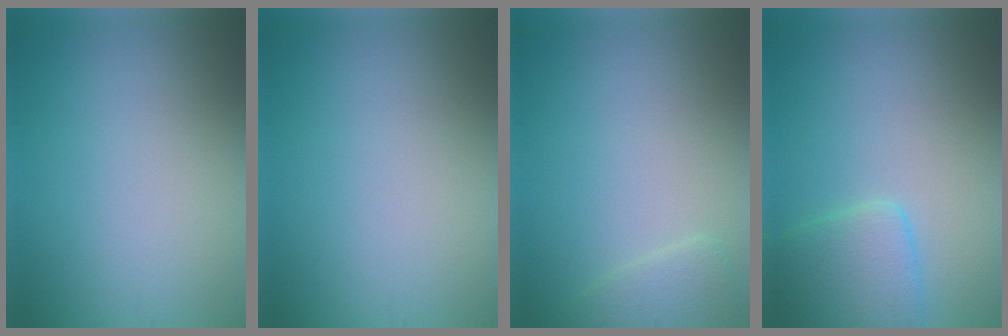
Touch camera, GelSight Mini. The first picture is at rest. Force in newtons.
{"total": 0.0}
{"total": 1.6, "press": 1.6, "slide": 0.2}
{"total": 3.6, "press": 3.6, "slide": 0.2}